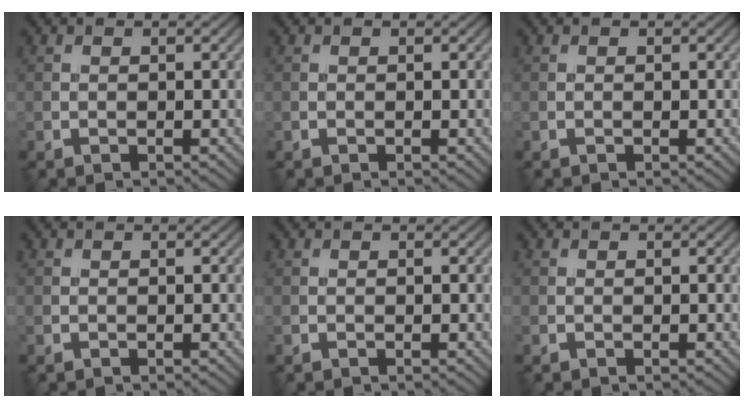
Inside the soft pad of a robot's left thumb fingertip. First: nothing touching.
{"total": 0.0}
{"total": 0.0}
{"total": 0.0}
{"total": 0.0}
{"total": 0.0}